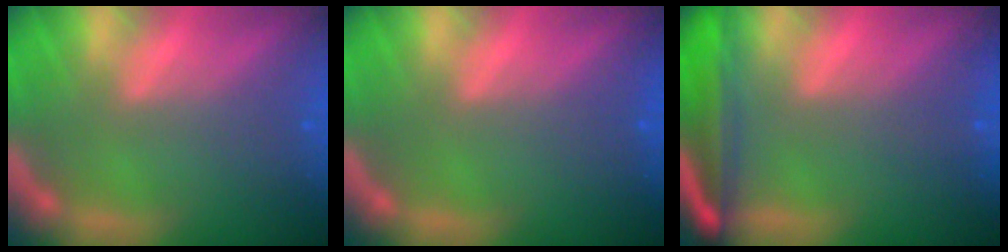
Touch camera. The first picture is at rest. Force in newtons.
{"total": 0.0}
{"total": 7.1}